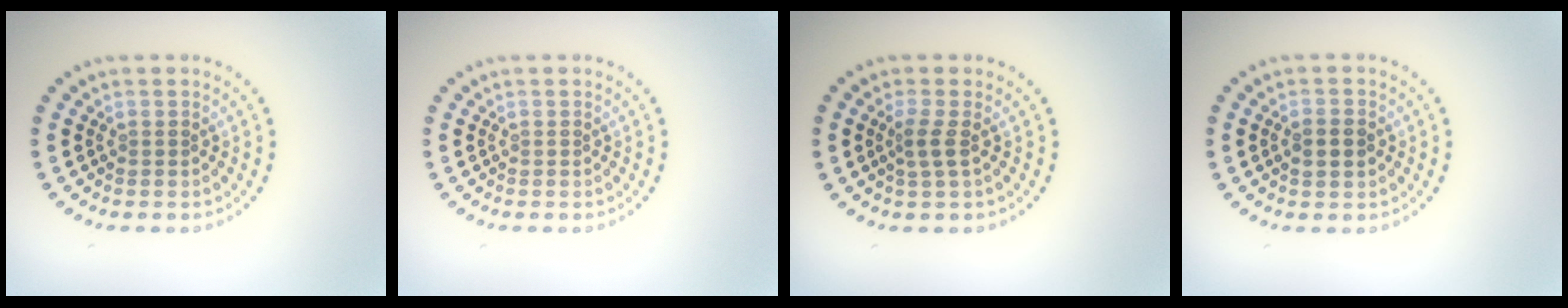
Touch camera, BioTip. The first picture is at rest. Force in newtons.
{"total": 0.0}
{"total": 1.6, "press": 1.3, "slide": 1.0}
{"total": 2.1, "press": 2.1, "slide": 0.1}